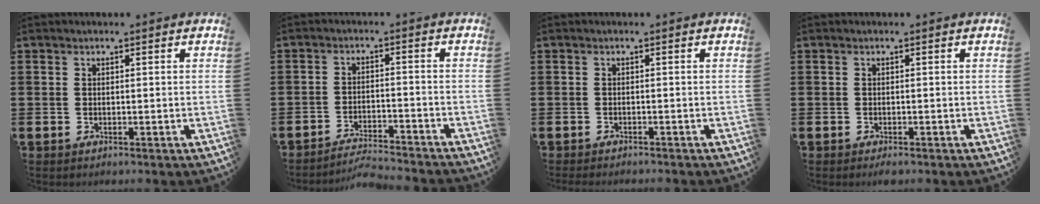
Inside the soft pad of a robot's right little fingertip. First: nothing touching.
{"total": 3.3, "force": [-3.3, -0.1, 0.3], "torque": [-0.009, 0.002, -0.070]}
{"total": 0.6, "force": [-0.6, 0.0, 0.0], "torque": [0.000, -0.003, -0.012]}
{"total": 0.5, "force": [-0.3, 0.2, 0.4], "torque": [-0.009, -0.001, -0.006]}